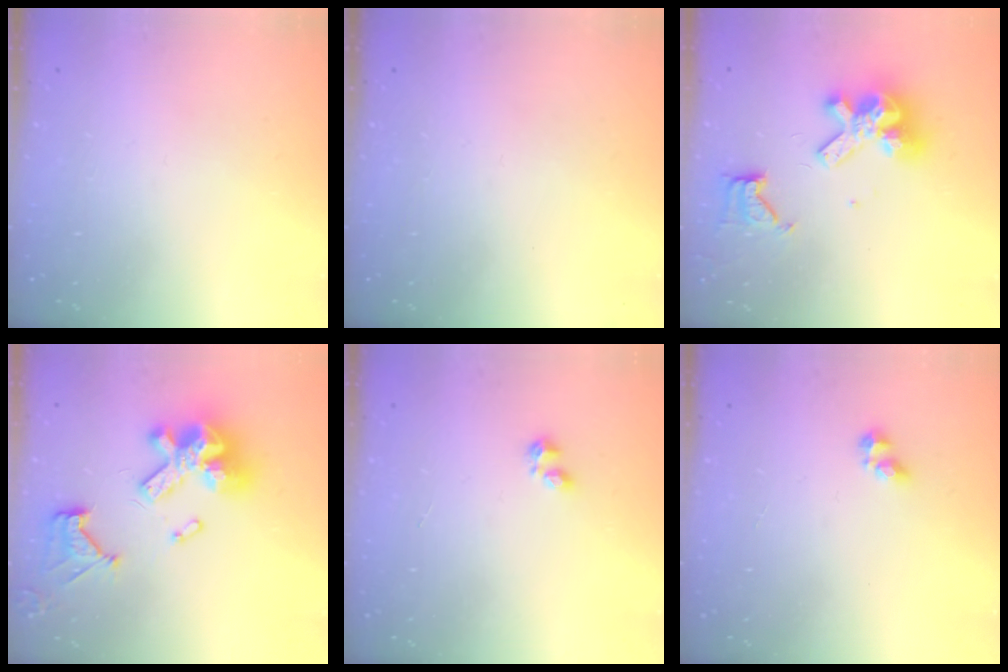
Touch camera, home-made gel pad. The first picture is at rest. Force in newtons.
{"total": 0.0}
{"total": 11.6, "press": 11.5, "slide": 1.6}
{"total": 17.3, "press": 17.2, "slide": 1.9}
{"total": 2.9, "press": 2.8, "slide": 0.5}
{"total": 4.4, "press": 4.3, "slide": 0.9}